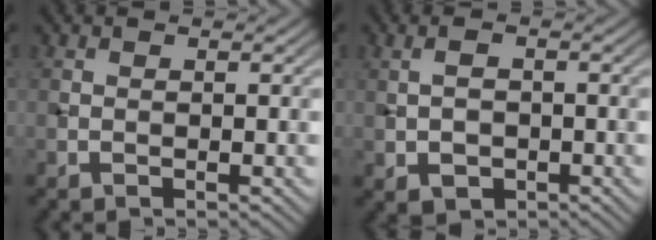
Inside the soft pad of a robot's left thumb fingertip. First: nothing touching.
{"total": 2.7, "force": [-0.7, 1.7, 2.0], "torque": [-0.041, -0.001, -0.009]}